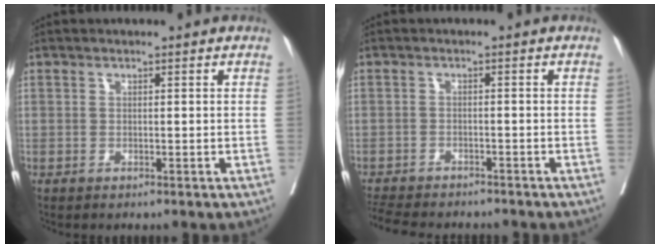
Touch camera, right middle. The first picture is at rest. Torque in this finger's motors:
{"motor_torque": [0.50, -0.49, 0.09, 0.03]}